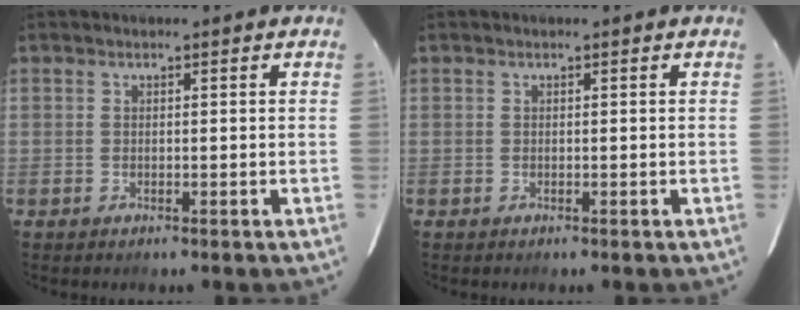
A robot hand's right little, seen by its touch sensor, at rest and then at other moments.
{"total": 0.0}